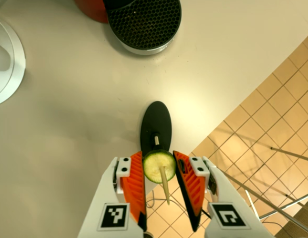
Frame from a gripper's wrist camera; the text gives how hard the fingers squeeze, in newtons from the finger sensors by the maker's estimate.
{"total": 9.4, "left": 8.8, "right": 10.0}